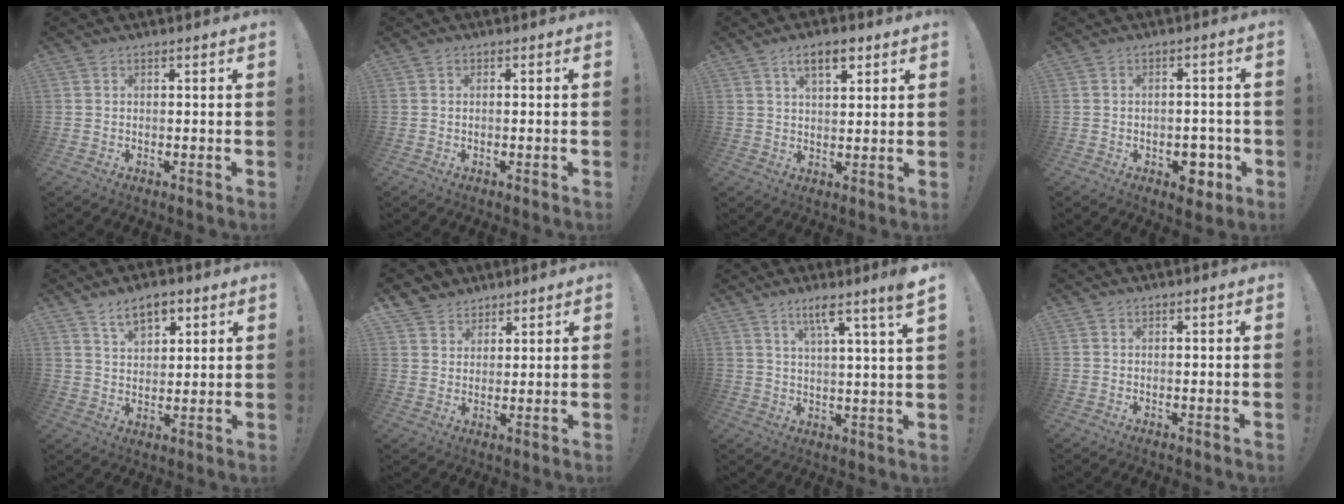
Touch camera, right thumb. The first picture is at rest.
{"total": 0.8, "force": [-0.5, 0.3, 0.6], "torque": [-0.020, 0.005, -0.007]}
{"total": 7.0, "force": [3.9, 3.2, 4.9], "torque": [-0.078, -0.005, 0.067]}
{"total": 7.1, "force": [-2.7, 4.7, 4.6], "torque": [-0.033, 0.015, -0.043]}
{"total": 8.1, "force": [5.0, 4.4, 4.6], "torque": [-0.078, -0.011, 0.091]}
{"total": 5.6, "force": [4.2, 3.7, 0.1], "torque": [-0.005, -0.032, 0.084]}
{"total": 8.3, "force": [4.9, -0.5, 6.7], "torque": [-0.103, -0.028, 0.072]}
{"total": 0.0}